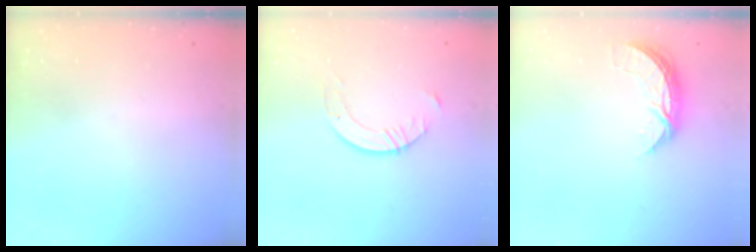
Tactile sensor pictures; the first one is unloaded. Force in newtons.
{"total": 5.3, "press": 5.3, "slide": 0.6}
{"total": 6.8, "press": 6.8, "slide": 0.7}